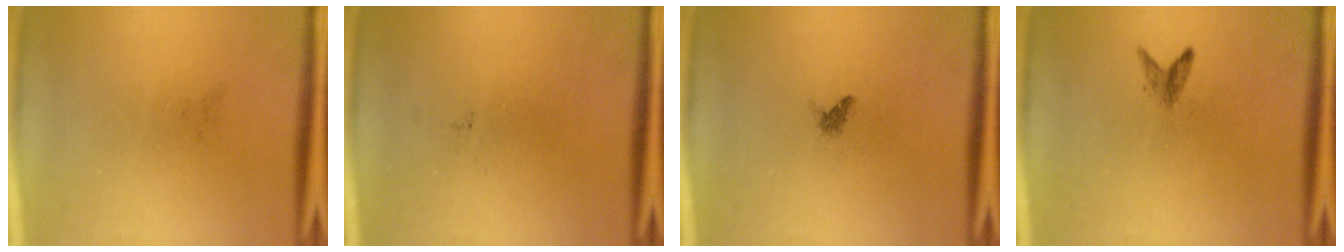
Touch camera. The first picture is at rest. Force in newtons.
{"total": 0.0}
{"total": 0.7}
{"total": 1.3}